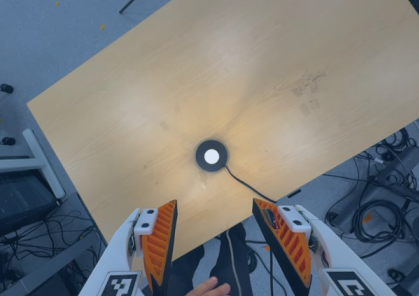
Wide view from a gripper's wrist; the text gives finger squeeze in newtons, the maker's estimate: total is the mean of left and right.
{"total": 0.0}